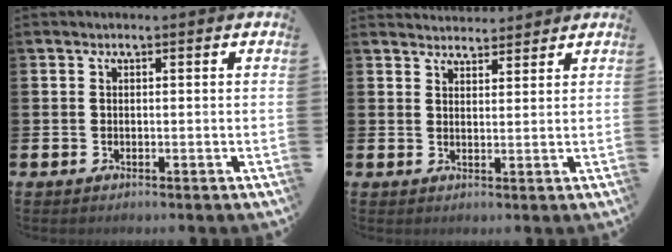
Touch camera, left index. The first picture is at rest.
{"total": 3.2, "force": [3.1, 0.6, -0.2], "torque": [0.010, -0.020, 0.054]}